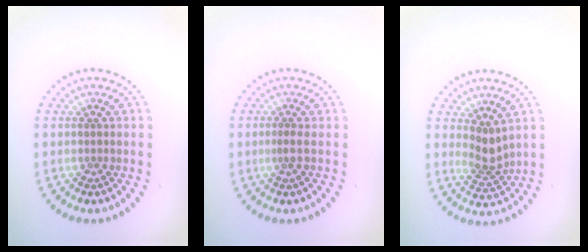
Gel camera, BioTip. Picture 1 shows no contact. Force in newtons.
{"total": 0.8, "press": 0.4, "slide": 0.7}
{"total": 2.5, "press": 1.9, "slide": 1.6}